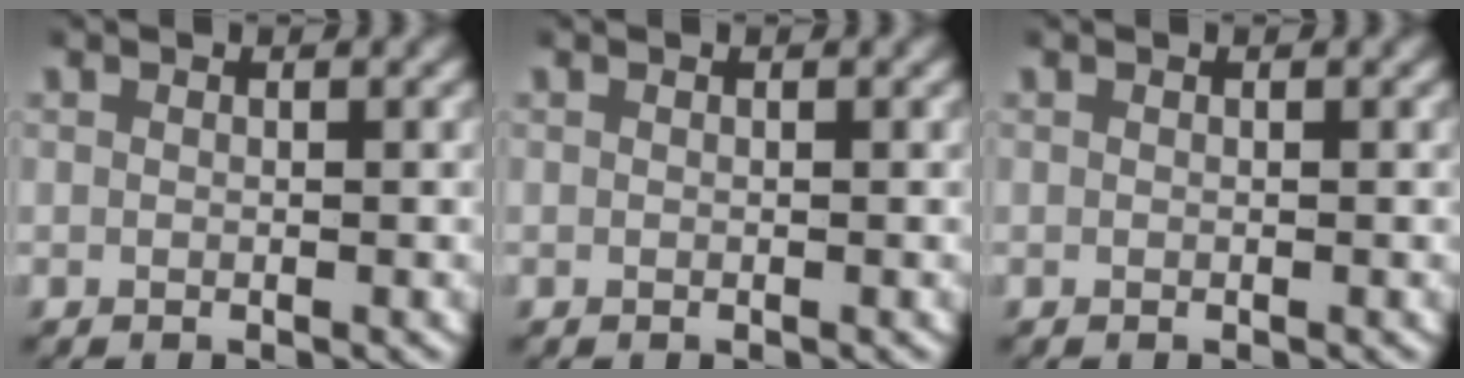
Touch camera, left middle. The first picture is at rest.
{"total": 0.0}
{"total": 0.0}